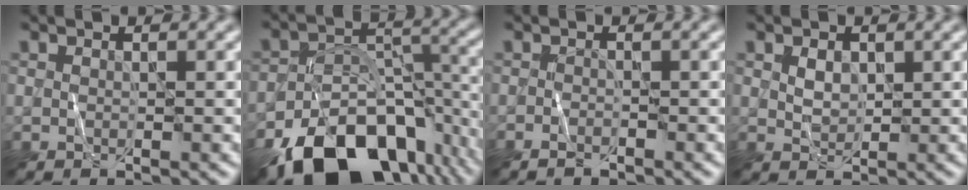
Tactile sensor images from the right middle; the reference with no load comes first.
{"total": 15.8, "force": [-10.3, 8.3, 8.6], "torque": [-0.170, -0.020, -0.155]}
{"total": 0.8, "force": [-0.8, 0.0, 0.1], "torque": [-0.004, -0.001, -0.014]}
{"total": 1.3, "force": [0.5, 0.9, 0.7], "torque": [-0.014, -0.001, 0.012]}